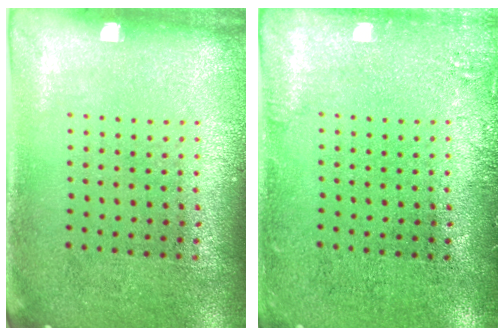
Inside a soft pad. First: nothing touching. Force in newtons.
{"total": 1.5, "press": 1.4, "slide": 0.3}